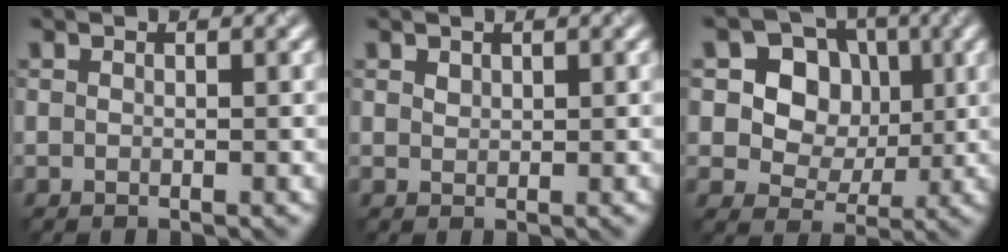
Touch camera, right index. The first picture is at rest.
{"total": 0.7, "force": [0.6, 0.4, 0.2], "torque": [-0.005, 0.000, 0.014]}
{"total": 7.4, "force": [2.0, 6.2, 3.6], "torque": [-0.061, 0.013, 0.028]}